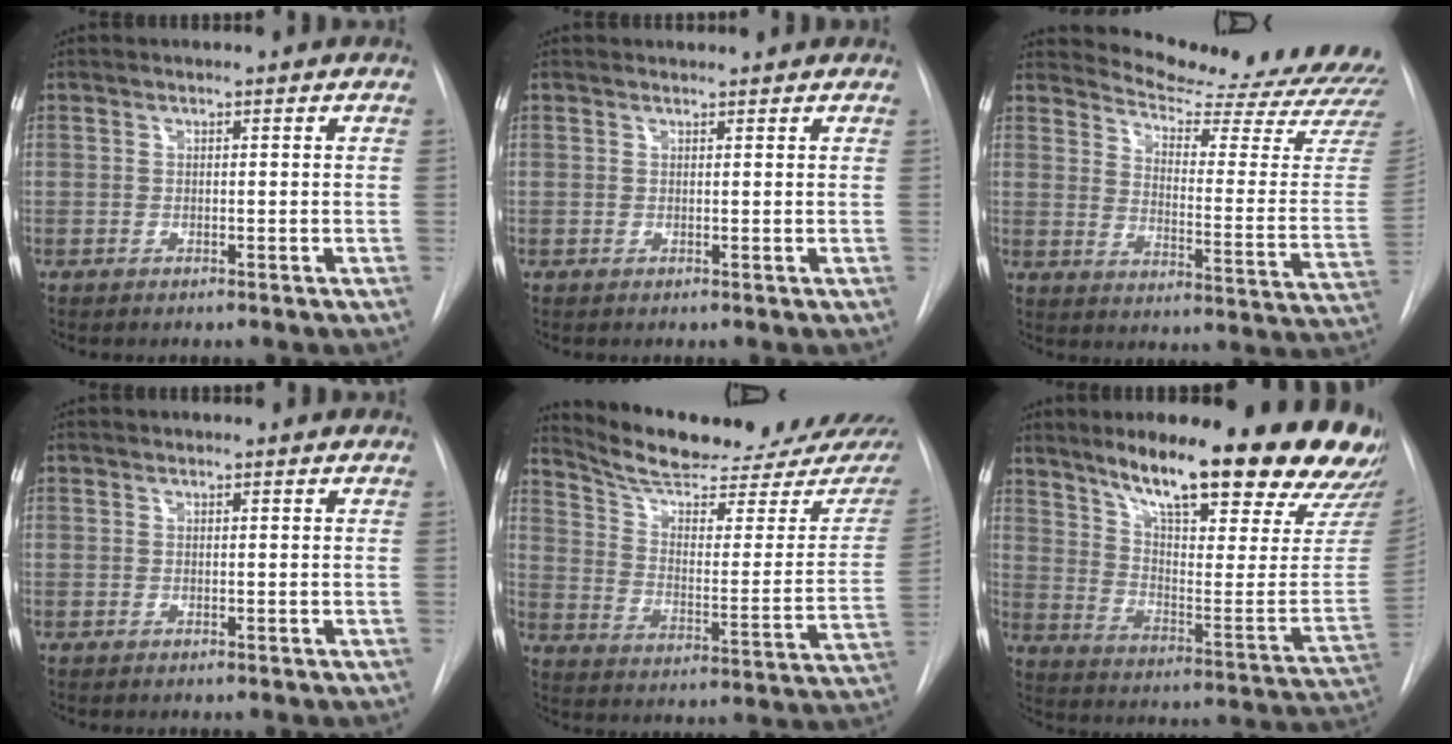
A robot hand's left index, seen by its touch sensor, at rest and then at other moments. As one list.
[{"total": 1.9, "force": [1.9, 0.3, 0.2], "torque": [-0.013, 0.015, 0.023]}, {"total": 22.1, "force": [21.3, 0.8, 5.8], "torque": [-0.089, -0.138, 0.254]}, {"total": 0.7, "force": [0.6, 0.3, 0.4], "torque": [-0.012, 0.009, 0.007]}, {"total": 22.9, "force": [20.5, 3.7, 9.5], "torque": [-0.140, -0.055, 0.279]}, {"total": 28.3, "force": [21.4, 5.1, 17.8], "torque": [-0.241, -0.053, 0.280]}]